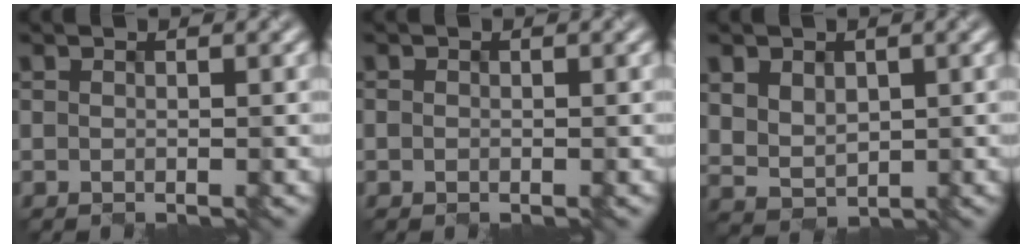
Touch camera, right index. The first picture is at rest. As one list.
[{"total": 0.6, "force": [-0.4, -0.1, -0.4], "torque": [-0.002, 0.000, 0.003]}, {"total": 3.3, "force": [0.7, 2.7, 1.8], "torque": [-0.060, 0.002, 0.028]}]